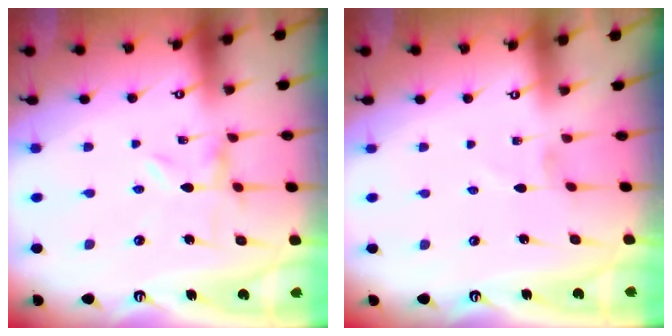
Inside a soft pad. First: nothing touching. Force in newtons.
{"total": 0.8, "press": 0.8, "slide": 0.1}